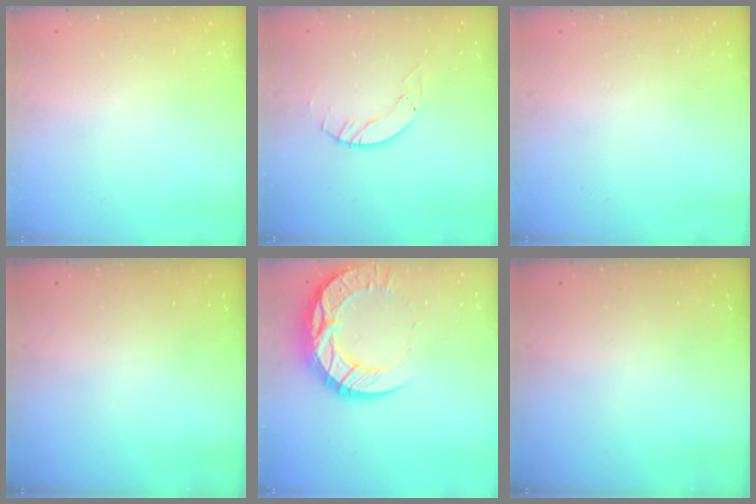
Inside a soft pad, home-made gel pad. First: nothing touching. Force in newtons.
{"total": 4.5, "press": 4.5, "slide": 0.5}
{"total": 0.0}
{"total": 0.0}
{"total": 21.4, "press": 21.3, "slide": 1.8}
{"total": 0.0}